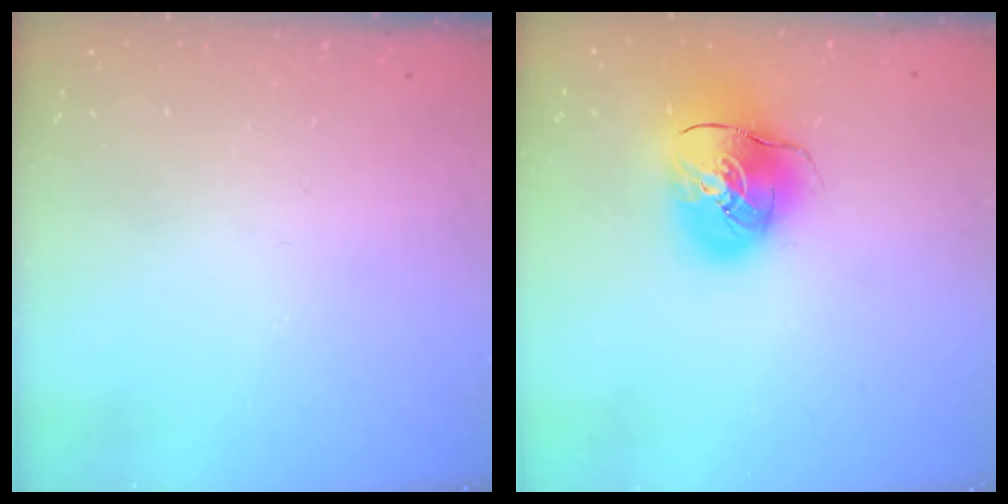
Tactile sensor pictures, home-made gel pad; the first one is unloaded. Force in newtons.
{"total": 14.3, "press": 14.1, "slide": 2.3}